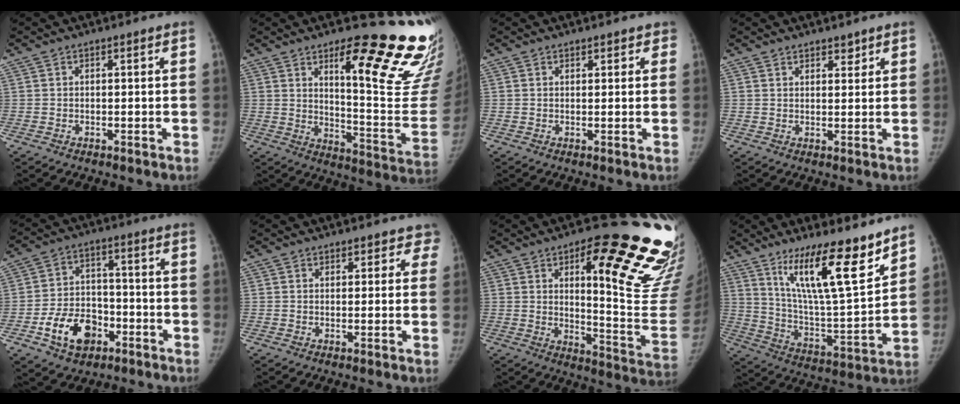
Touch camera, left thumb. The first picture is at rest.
{"total": 24.4, "force": [15.2, 5.5, 18.2], "torque": [-0.185, -0.114, 0.208]}
{"total": 1.7, "force": [1.3, 1.1, 0.4], "torque": [0.018, -0.004, 0.010]}
{"total": 2.4, "force": [1.9, 1.2, 0.8], "torque": [0.005, -0.011, 0.026]}
{"total": 11.9, "force": [-5.3, 8.3, 6.7], "torque": [-0.086, 0.030, -0.088]}
{"total": 3.6, "force": [2.9, 2.0, 0.0], "torque": [0.045, -0.012, 0.014]}
{"total": 29.0, "force": [12.6, 8.4, 24.8], "torque": [-0.213, -0.044, 0.182]}
{"total": 19.3, "force": [13.0, 3.8, 13.7], "torque": [-0.197, -0.088, 0.227]}